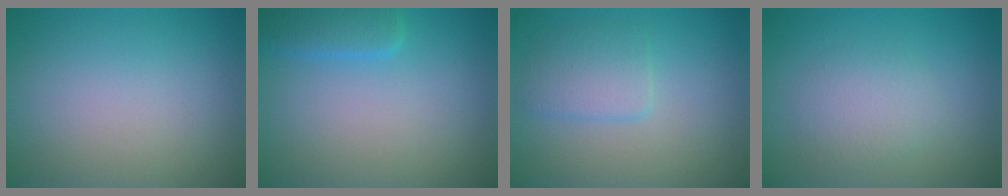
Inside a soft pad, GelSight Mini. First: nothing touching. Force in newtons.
{"total": 2.5, "press": 2.5, "slide": 0.3}
{"total": 2.4, "press": 2.3, "slide": 0.2}
{"total": 2.4, "press": 2.4, "slide": 0.0}